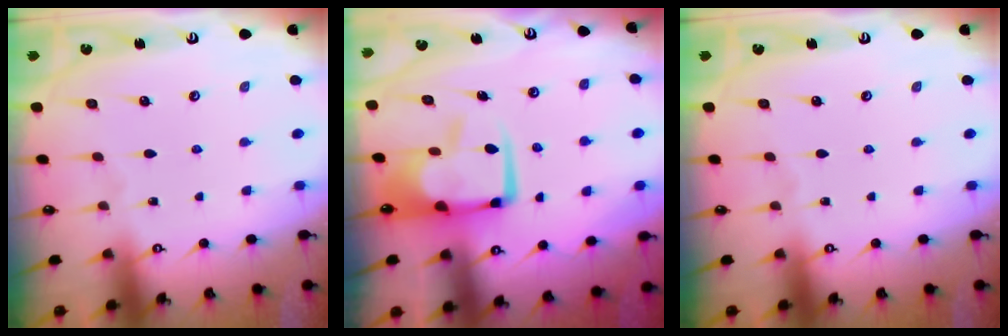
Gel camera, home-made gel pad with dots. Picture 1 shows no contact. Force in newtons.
{"total": 10.5, "press": 10.3, "slide": 2.0}
{"total": 0.0}